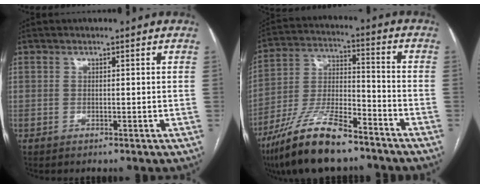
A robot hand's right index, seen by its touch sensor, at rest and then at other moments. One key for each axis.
{"total": 15.7, "fx": -11.6, "fy": 3.4, "fz": 10.0, "tx": -0.207, "ty": -0.012, "tz": -0.210}